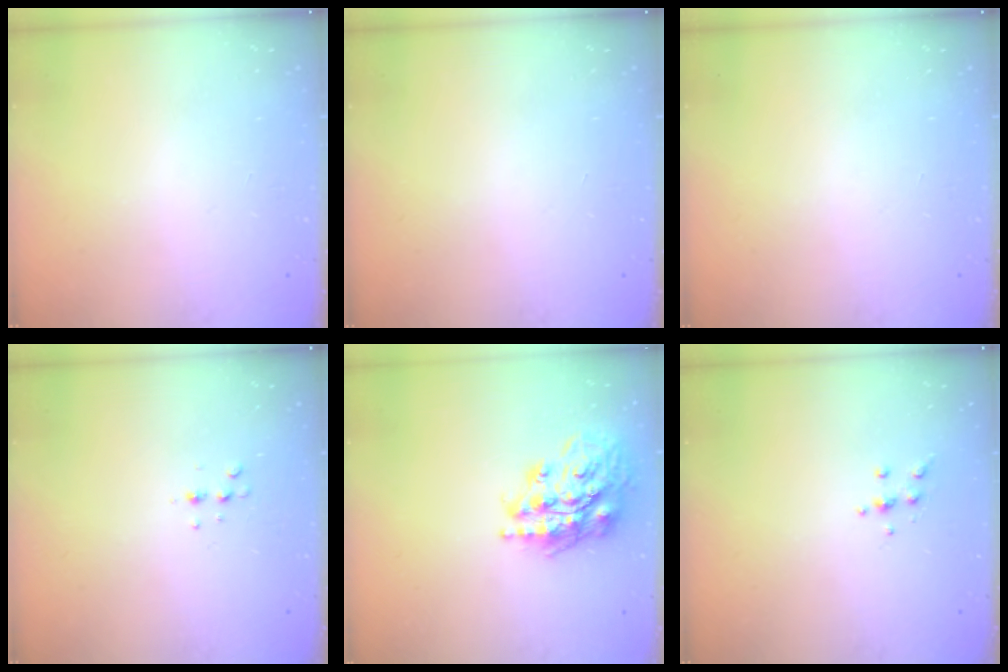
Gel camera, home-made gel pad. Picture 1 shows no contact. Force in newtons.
{"total": 0.0}
{"total": 0.0}
{"total": 3.9, "press": 3.8, "slide": 1.1}
{"total": 18.3, "press": 18.1, "slide": 2.6}
{"total": 4.1, "press": 4.0, "slide": 1.0}